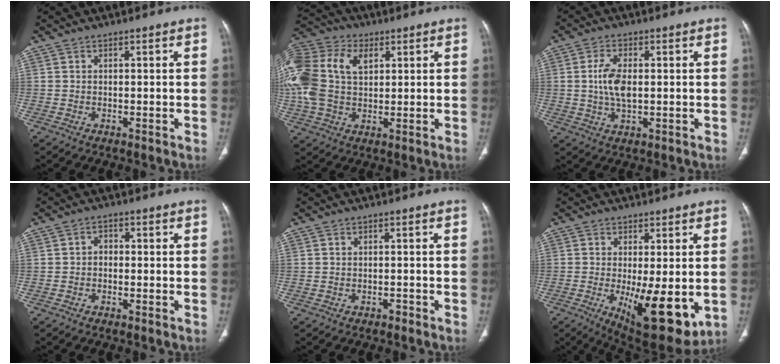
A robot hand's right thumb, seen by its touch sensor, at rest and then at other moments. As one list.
[{"total": 19.6, "force": [4.7, 13.0, 14.0], "torque": [-0.329, 0.030, 0.083]}, {"total": 6.3, "force": [0.4, 3.1, 5.4], "torque": [-0.111, 0.000, 0.006]}, {"total": 1.9, "force": [-0.4, 1.5, 1.0], "torque": [-0.005, 0.008, -0.013]}, {"total": 0.8, "force": [-0.6, 0.5, 0.2], "torque": [-0.002, 0.001, -0.012]}, {"total": 14.0, "force": [-2.6, 4.9, 12.8], "torque": [-0.186, -0.032, -0.023]}]